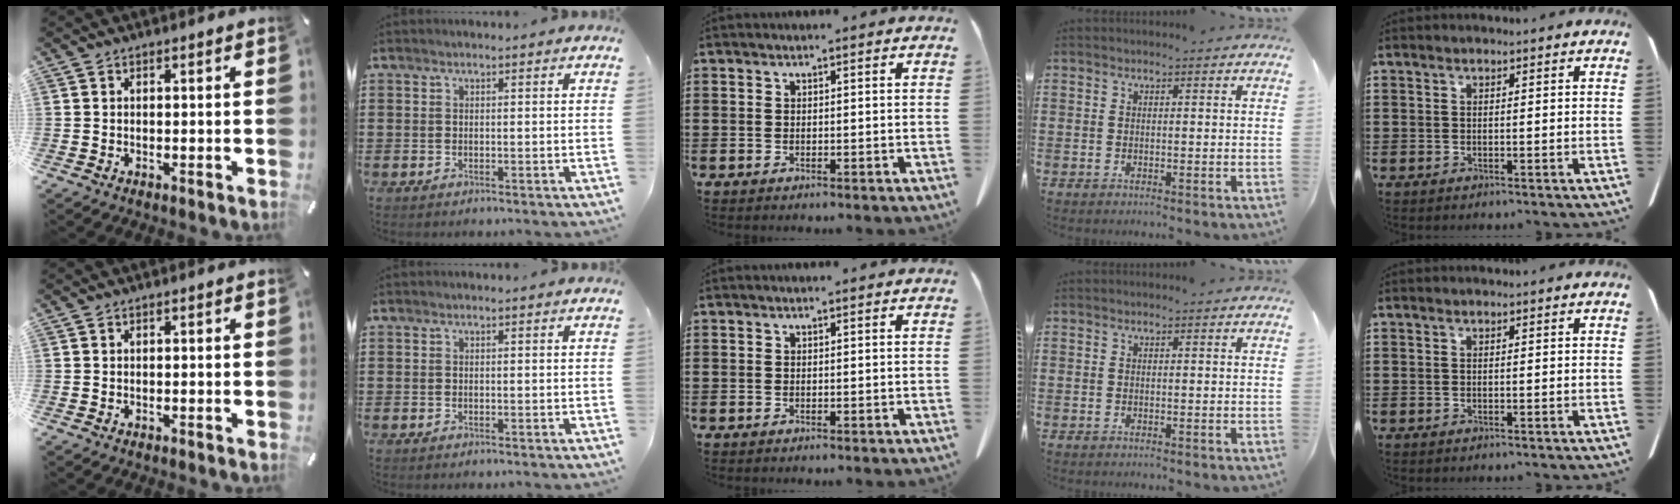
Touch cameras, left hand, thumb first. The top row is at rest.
{}